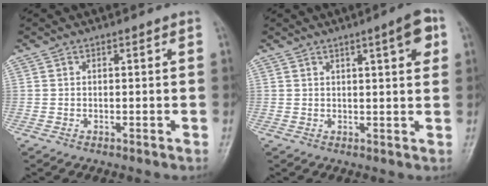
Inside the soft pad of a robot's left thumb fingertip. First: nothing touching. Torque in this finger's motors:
{"motor_torque": [0.08, 0.20, 0.25, 0.18, 0.10]}